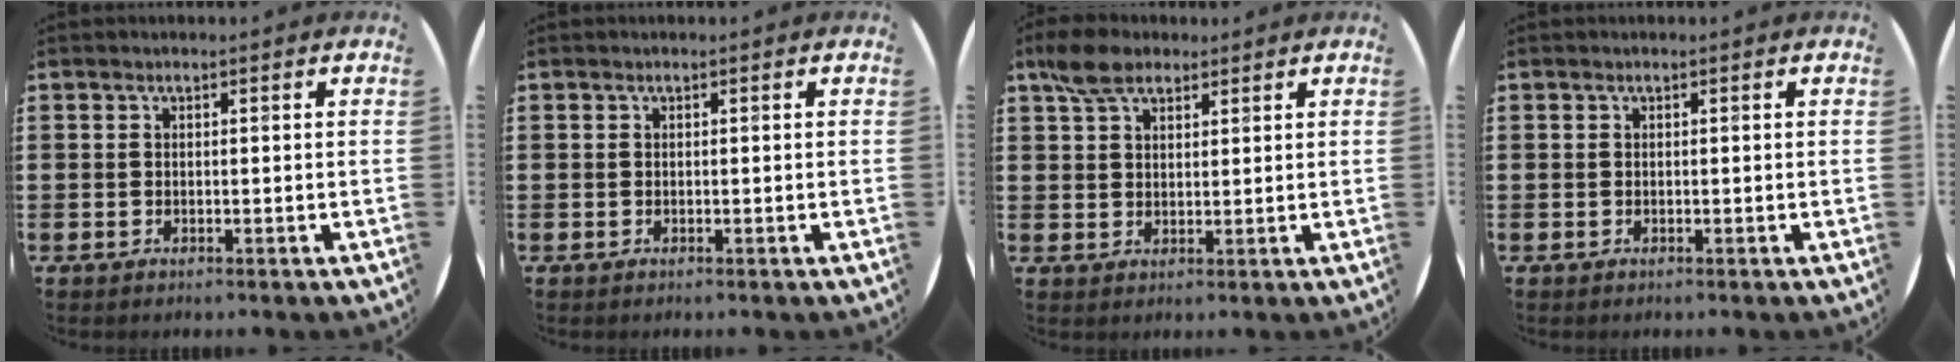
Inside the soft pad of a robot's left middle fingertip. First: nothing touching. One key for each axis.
{"total": 0.0}
{"total": 5.2, "fx": 3.9, "fy": 2.7, "fz": 2.2, "tx": -0.045, "ty": 0.004, "tz": 0.072}
{"total": 0.0}